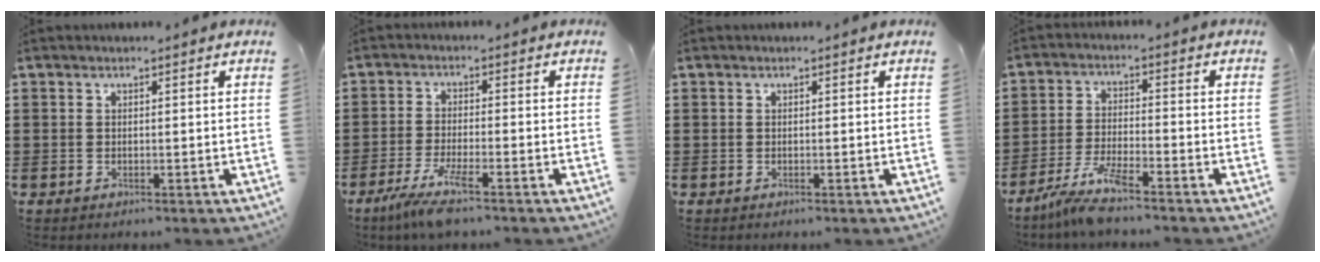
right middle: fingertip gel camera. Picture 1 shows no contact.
{"total": 5.6, "force": [-3.7, 0.2, 4.1], "torque": [-0.094, -0.019, -0.071]}
{"total": 0.0}
{"total": 6.0, "force": [-4.9, 0.2, 3.4], "torque": [-0.084, -0.018, -0.095]}